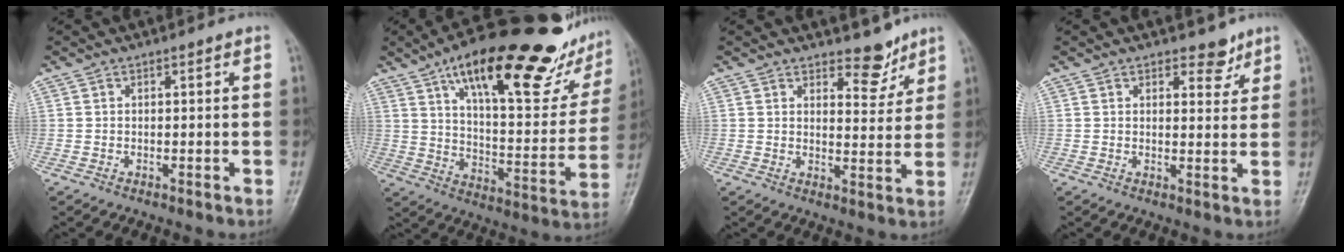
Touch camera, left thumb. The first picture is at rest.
{"total": 31.3, "force": [19.0, 10.4, 22.6], "torque": [-0.291, -0.040, 0.288]}
{"total": 5.2, "force": [4.2, 2.4, 1.8], "torque": [0.003, -0.035, 0.063]}
{"total": 3.7, "force": [2.7, 2.0, 1.5], "torque": [0.004, -0.017, 0.037]}